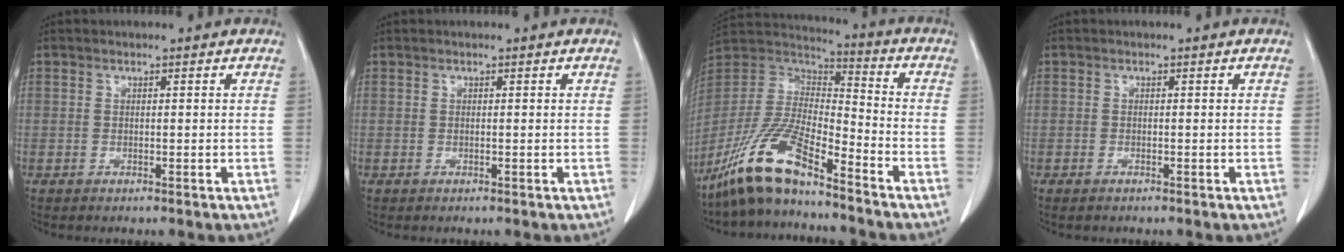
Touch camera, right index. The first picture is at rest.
{"total": 0.0}
{"total": 14.3, "force": [-10.8, 2.3, 9.2], "torque": [-0.189, -0.006, -0.203]}
{"total": 0.6, "force": [-0.4, 0.1, 0.3], "torque": [-0.011, -0.002, -0.003]}